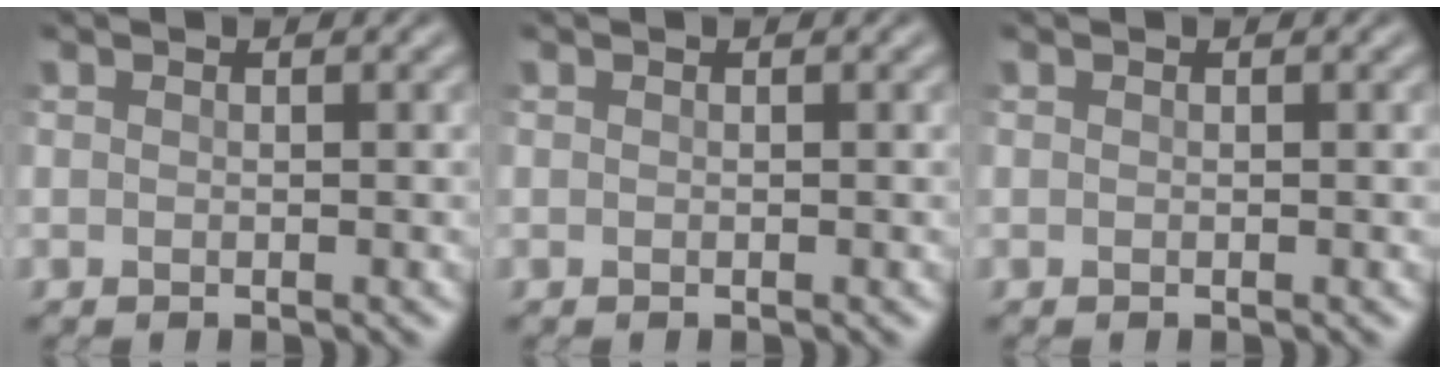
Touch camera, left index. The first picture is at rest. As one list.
[{"total": 0.0}, {"total": 0.0}]